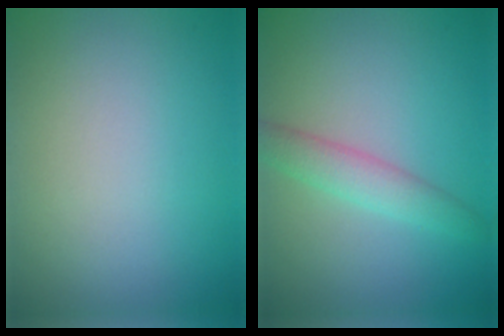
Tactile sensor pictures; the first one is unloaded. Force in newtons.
{"total": 2.7, "press": 2.7, "slide": 0.1}